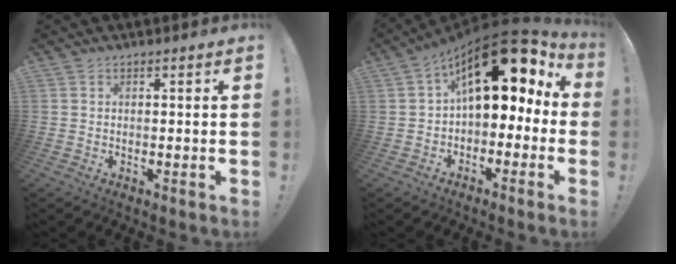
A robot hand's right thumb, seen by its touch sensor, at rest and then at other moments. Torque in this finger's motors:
{"motor_torque": [2.63, 2.38, 2.76, -0.01, 0.18]}